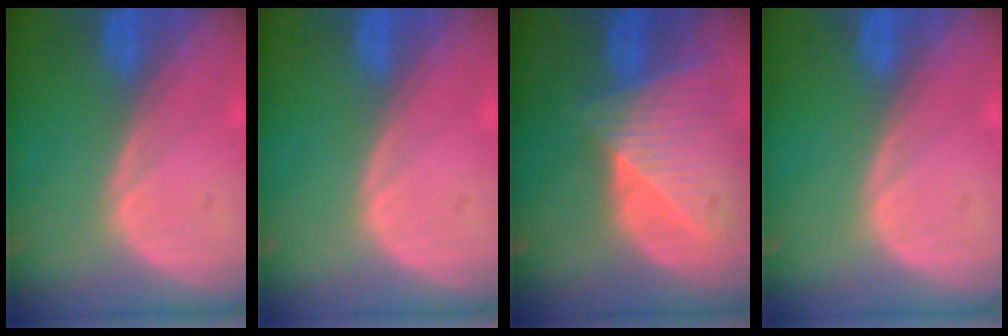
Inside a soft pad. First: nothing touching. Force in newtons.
{"total": 0.0}
{"total": 9.0, "press": 8.0, "slide": 4.0}
{"total": 0.0}